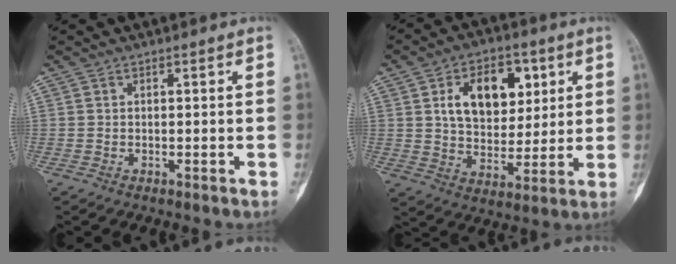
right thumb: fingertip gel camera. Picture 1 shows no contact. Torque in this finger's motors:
{"motor_torque": [-1.16, 1.80, 0.91, 0.40, 0.20]}